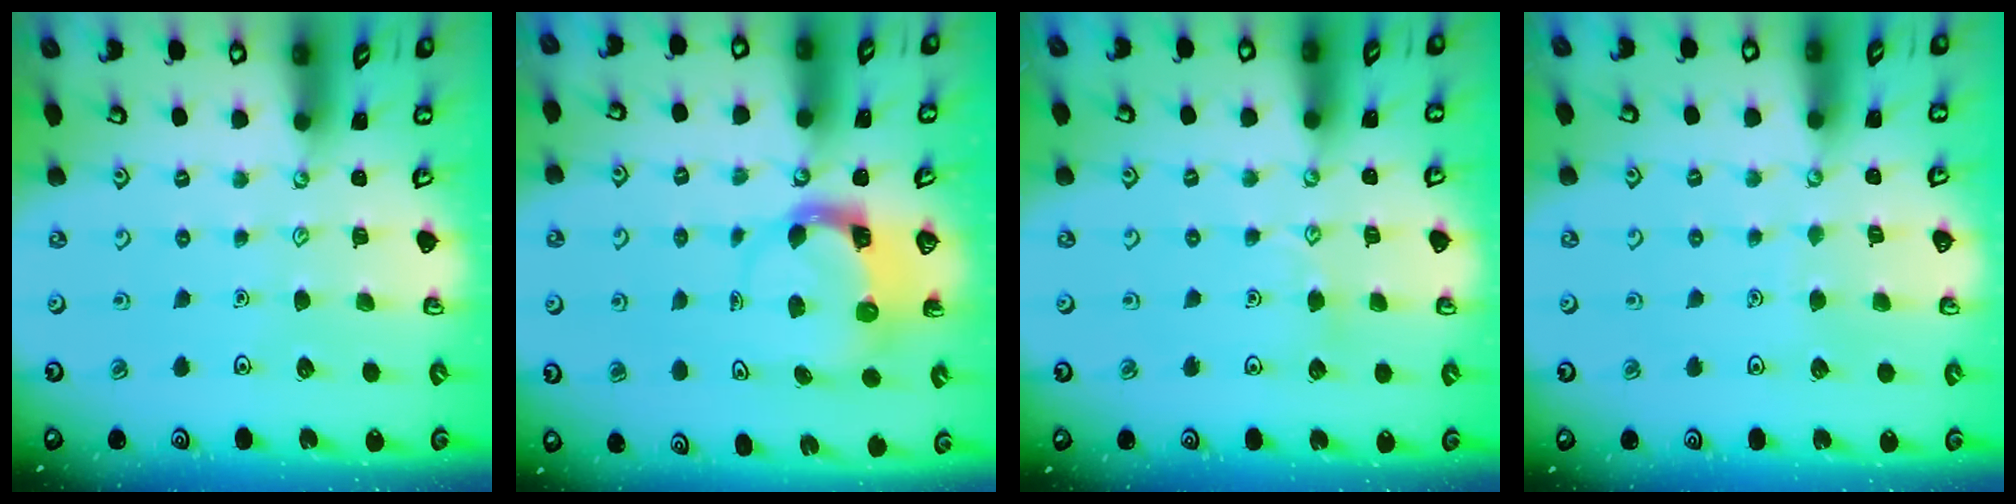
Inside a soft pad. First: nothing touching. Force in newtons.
{"total": 3.7, "press": 3.7, "slide": 0.6}
{"total": 4.4, "press": 4.4, "slide": 0.4}
{"total": 2.5, "press": 2.5, "slide": 0.3}